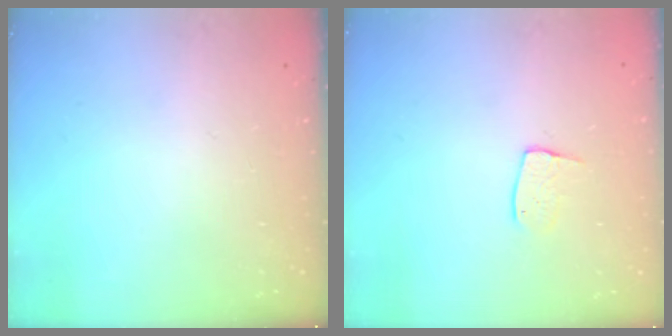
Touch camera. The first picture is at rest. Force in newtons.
{"total": 6.1, "press": 6.1, "slide": 0.3}